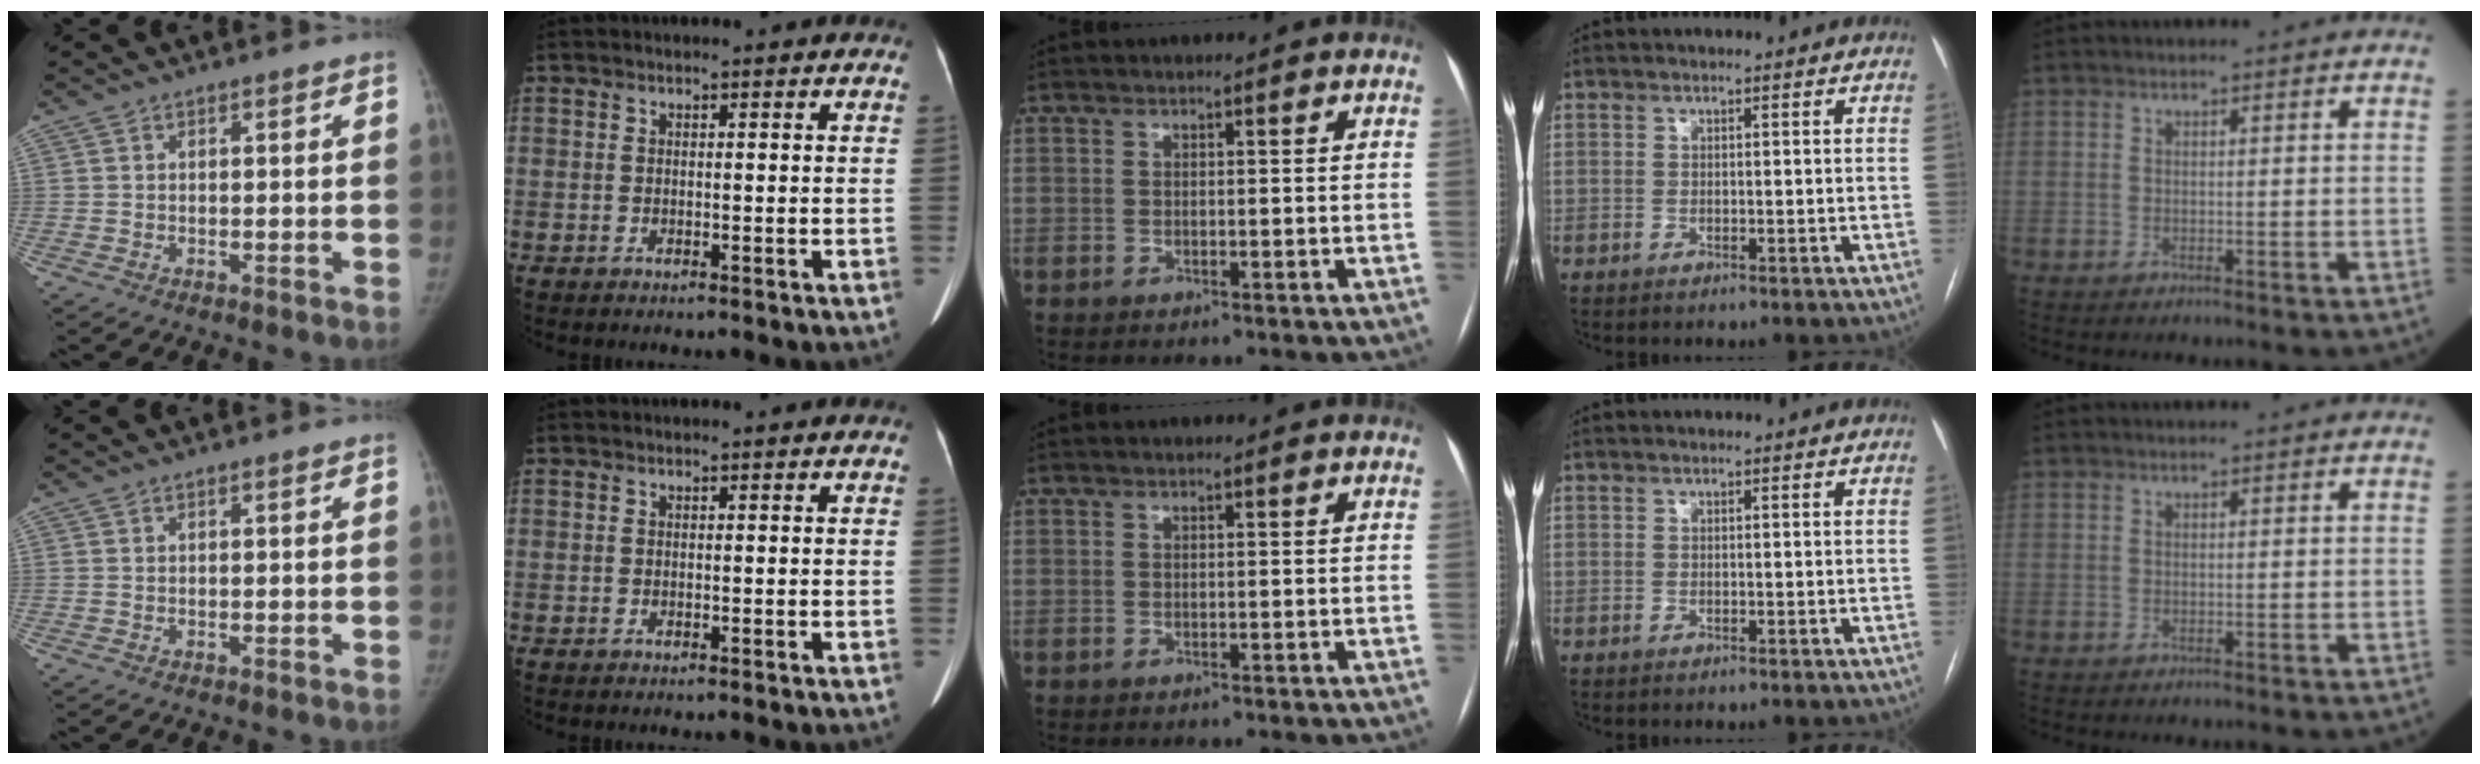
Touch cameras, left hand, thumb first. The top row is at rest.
{}